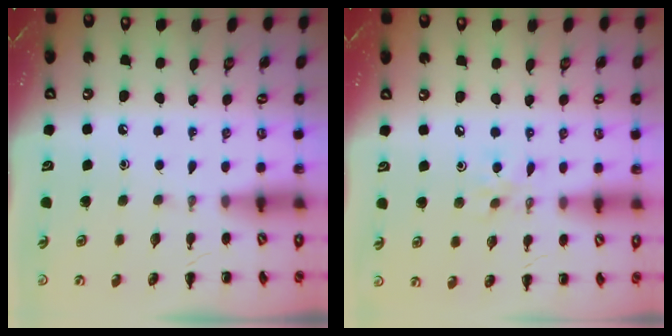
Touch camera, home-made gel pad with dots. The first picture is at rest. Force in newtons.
{"total": 3.9, "press": 3.8, "slide": 0.8}